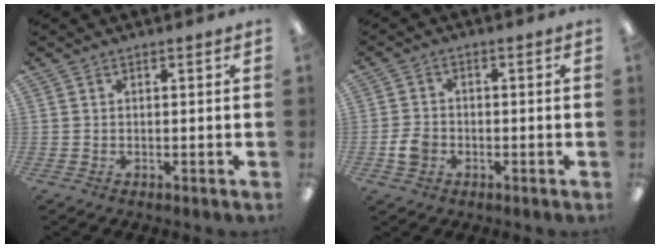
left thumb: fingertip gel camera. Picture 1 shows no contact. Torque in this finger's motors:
{"motor_torque": [-0.16, 0.20, 0.10, 0.26, 0.00]}